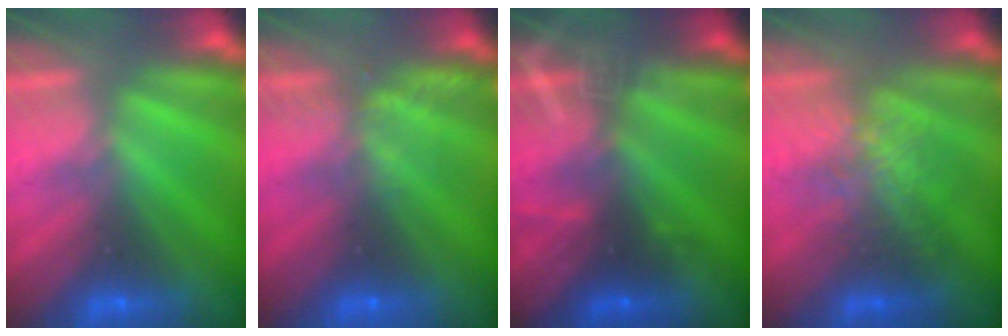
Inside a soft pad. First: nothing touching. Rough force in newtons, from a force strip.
{"total": 2.2}
{"total": 3.1}
{"total": 2.7}